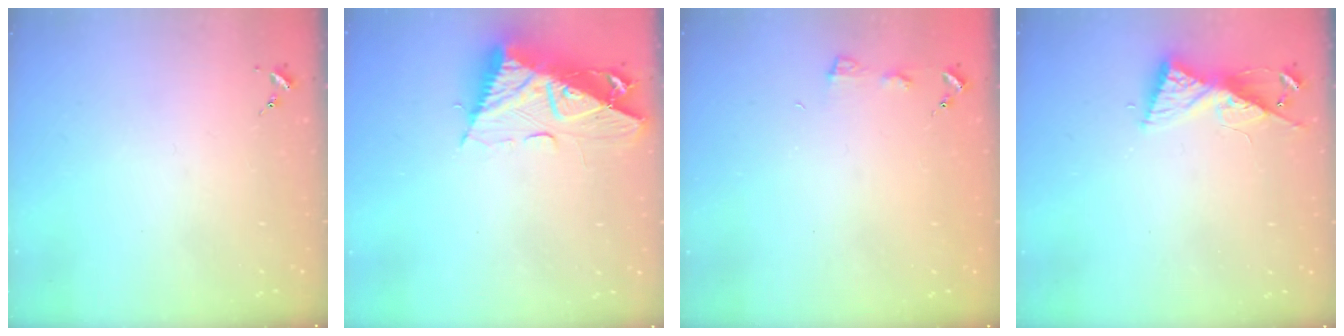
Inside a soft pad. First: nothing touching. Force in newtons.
{"total": 13.3, "press": 13.2, "slide": 1.4}
{"total": 3.6, "press": 3.6, "slide": 0.4}
{"total": 8.2, "press": 8.2, "slide": 0.7}